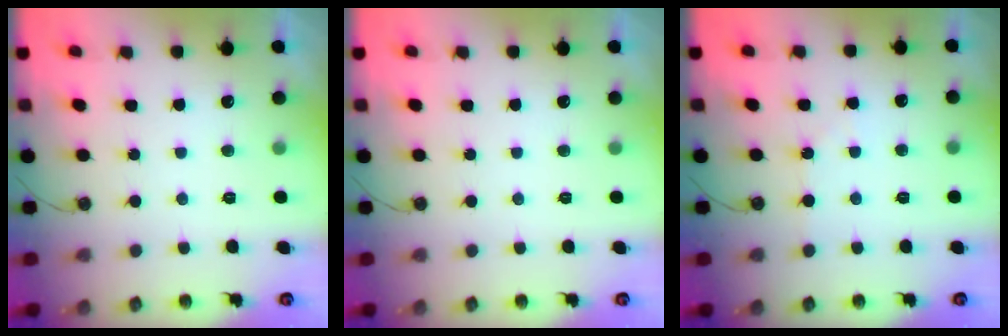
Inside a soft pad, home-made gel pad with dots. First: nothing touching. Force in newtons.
{"total": 0.0}
{"total": 4.1, "press": 4.1, "slide": 0.7}